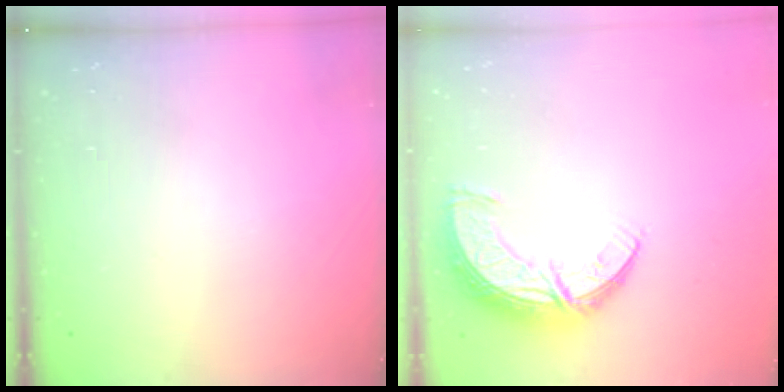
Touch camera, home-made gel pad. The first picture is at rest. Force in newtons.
{"total": 10.6, "press": 10.6, "slide": 0.9}